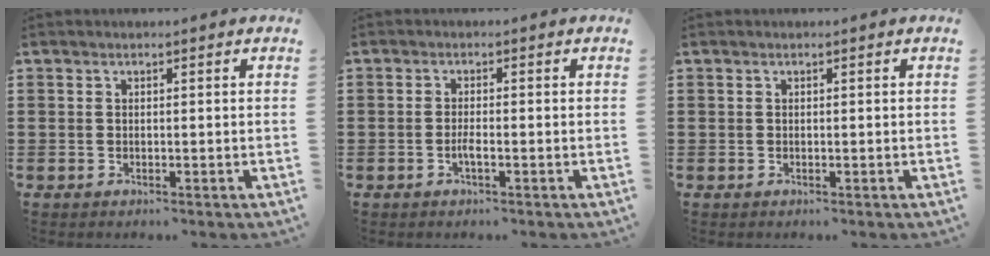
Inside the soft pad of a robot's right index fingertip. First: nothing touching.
{"total": 1.8, "force": [-0.9, 0.3, 1.6], "torque": [-0.036, -0.003, -0.017]}
{"total": 0.0}